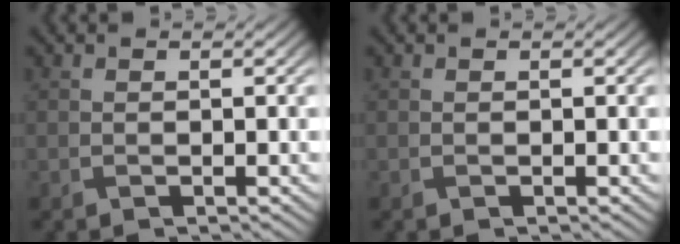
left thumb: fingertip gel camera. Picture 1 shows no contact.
{"total": 0.0}